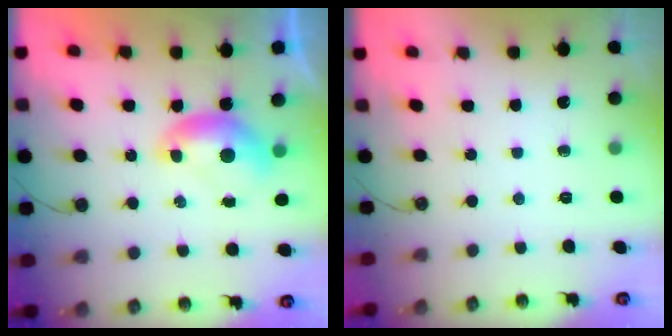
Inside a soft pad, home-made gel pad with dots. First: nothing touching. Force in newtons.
{"total": 0.0}